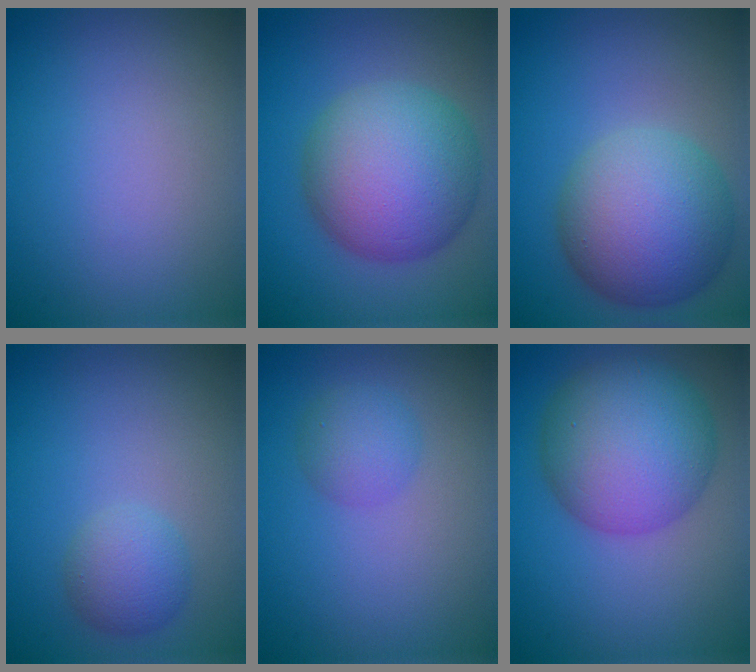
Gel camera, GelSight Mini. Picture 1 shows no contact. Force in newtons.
{"total": 10.4, "press": 10.4, "slide": 0.3}
{"total": 9.4, "press": 9.4, "slide": 0.4}
{"total": 2.7, "press": 2.7, "slide": 0.1}
{"total": 2.4, "press": 2.4, "slide": 0.0}
{"total": 9.5, "press": 9.5, "slide": 0.3}